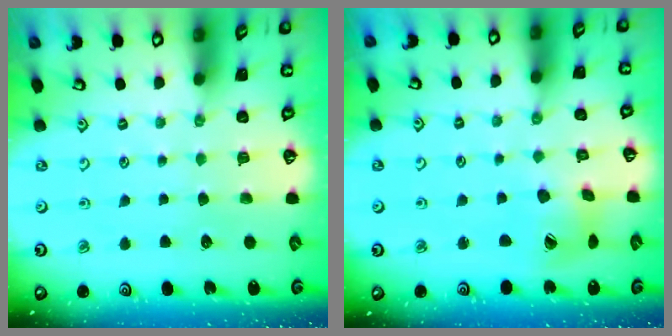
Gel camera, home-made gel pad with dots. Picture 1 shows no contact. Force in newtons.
{"total": 9.1, "press": 9.0, "slide": 1.2}